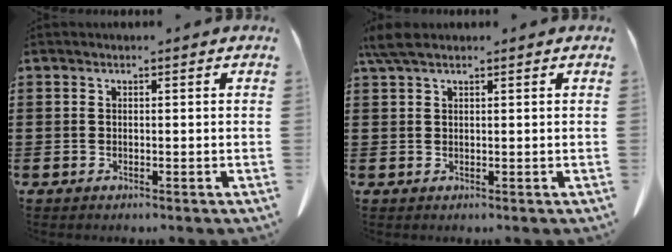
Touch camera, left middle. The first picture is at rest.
{"total": 3.0, "force": [2.0, 0.7, 2.1], "torque": [-0.047, 0.003, 0.037]}